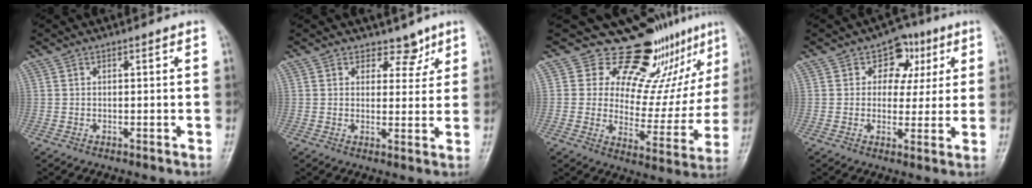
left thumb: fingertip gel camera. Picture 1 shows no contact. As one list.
[{"total": 4.8, "force": [3.4, 3.3, 0.7], "torque": [0.026, -0.017, 0.048]}, {"total": 17.7, "force": [14.3, 7.6, 7.1], "torque": [-0.026, -0.106, 0.188]}, {"total": 7.9, "force": [2.9, 6.4, 3.8], "torque": [-0.002, 0.000, 0.034]}]